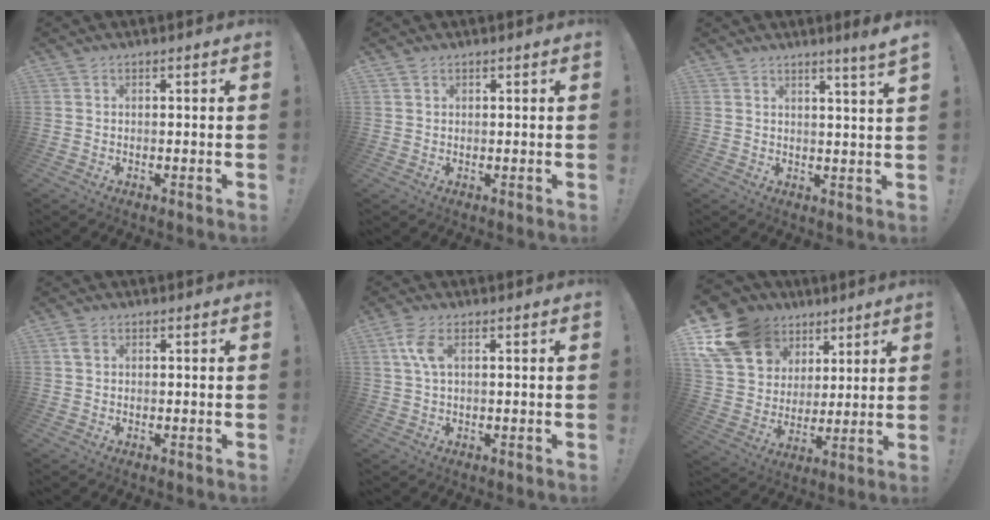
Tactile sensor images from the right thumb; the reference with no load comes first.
{"total": 1.2, "force": [0.8, 0.8, 0.3], "torque": [-0.003, -0.001, 0.016]}
{"total": 4.1, "force": [2.7, -1.4, 2.8], "torque": [-0.039, -0.023, 0.040]}
{"total": 1.7, "force": [0.6, 1.1, 1.2], "torque": [-0.019, 0.001, 0.011]}
{"total": 5.7, "force": [1.6, 2.4, 4.9], "torque": [-0.107, 0.005, 0.029]}
{"total": 18.5, "force": [10.2, 13.5, 7.3], "torque": [-0.128, -0.053, 0.216]}